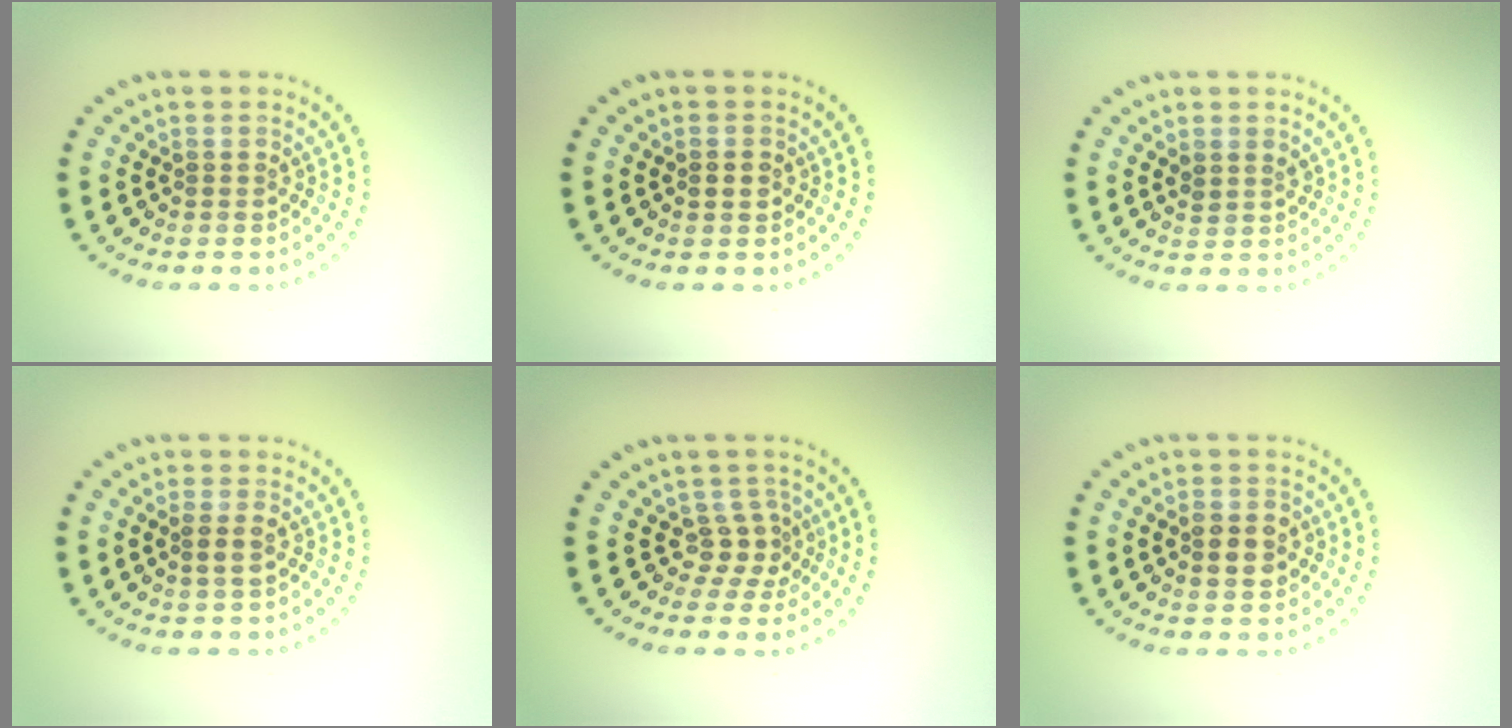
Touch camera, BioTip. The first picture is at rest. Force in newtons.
{"total": 1.4, "press": 1.4, "slide": 0.2}
{"total": 1.1, "press": 0.9, "slide": 0.5}
{"total": 1.3, "press": 1.1, "slide": 0.6}
{"total": 2.2, "press": 1.5, "slide": 1.7}
{"total": 3.0, "press": 3.0, "slide": 0.2}